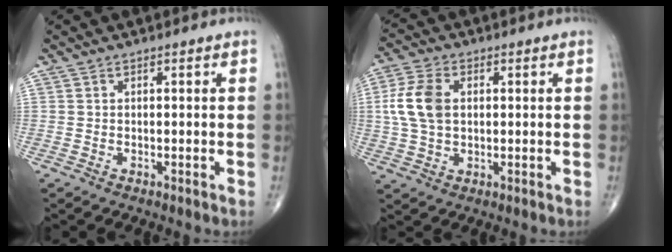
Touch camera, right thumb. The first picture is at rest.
{"total": 8.7, "force": [1.2, 5.7, 6.6], "torque": [-0.140, 0.008, 0.024]}